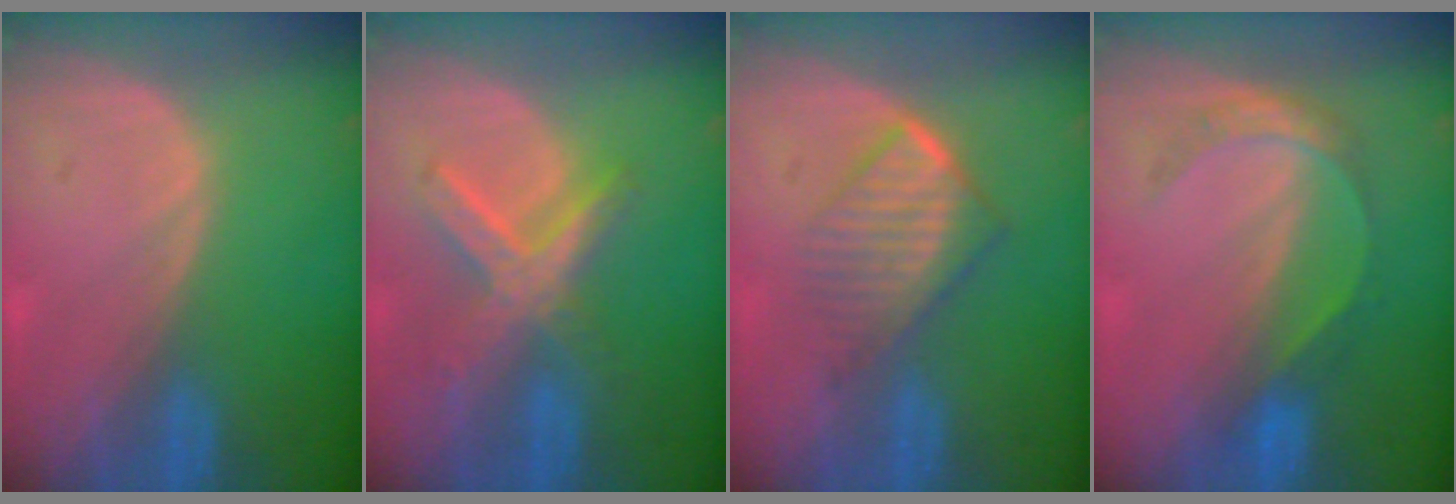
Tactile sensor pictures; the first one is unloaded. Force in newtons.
{"total": 7.2, "press": 6.3, "slide": 3.5}
{"total": 6.8, "press": 5.9, "slide": 3.4}
{"total": 4.4, "press": 4.4, "slide": 0.5}